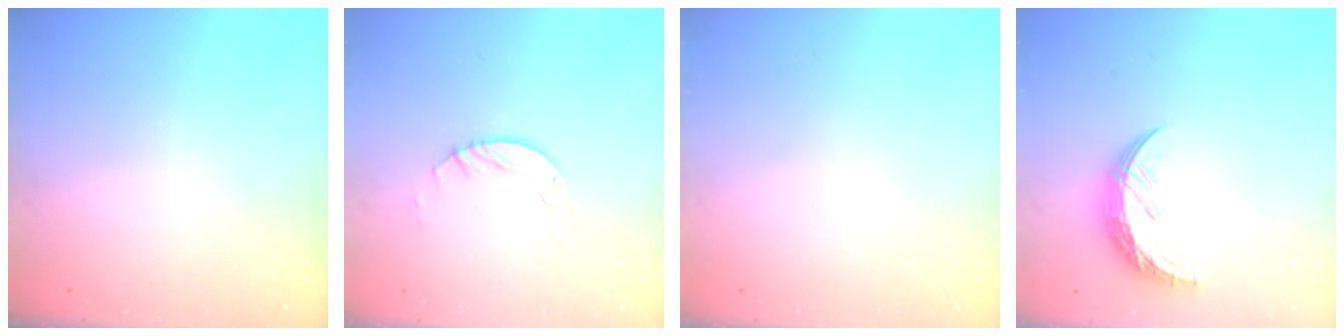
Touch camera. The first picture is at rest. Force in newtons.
{"total": 4.1, "press": 4.1, "slide": 0.4}
{"total": 0.0}
{"total": 10.7, "press": 10.7, "slide": 0.4}